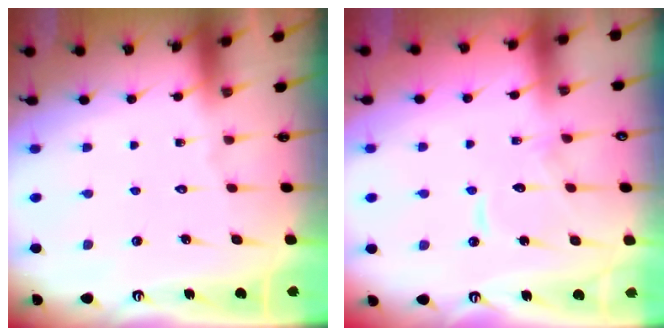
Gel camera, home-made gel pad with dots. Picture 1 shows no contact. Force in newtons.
{"total": 7.8, "press": 7.8, "slide": 0.6}